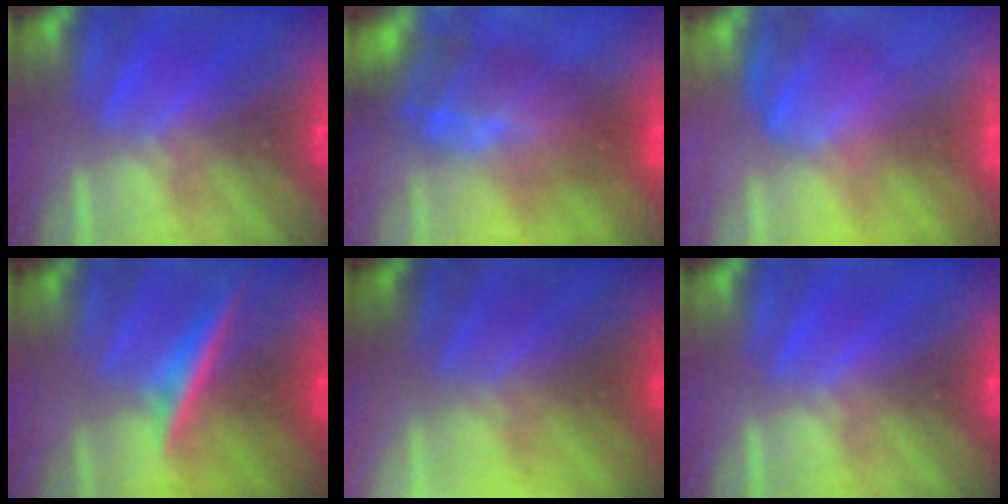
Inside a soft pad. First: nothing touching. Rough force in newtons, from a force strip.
{"total": 7.1}
{"total": 3.5}
{"total": 3.7}
{"total": 2.7}
{"total": 0.0}